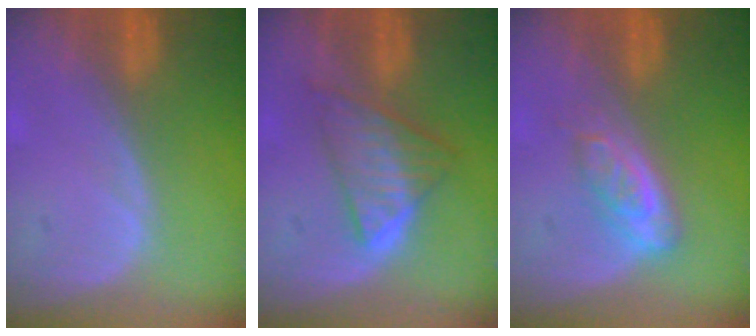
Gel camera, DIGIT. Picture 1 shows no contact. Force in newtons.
{"total": 5.8, "press": 5.8, "slide": 0.7}
{"total": 4.6, "press": 4.2, "slide": 1.9}